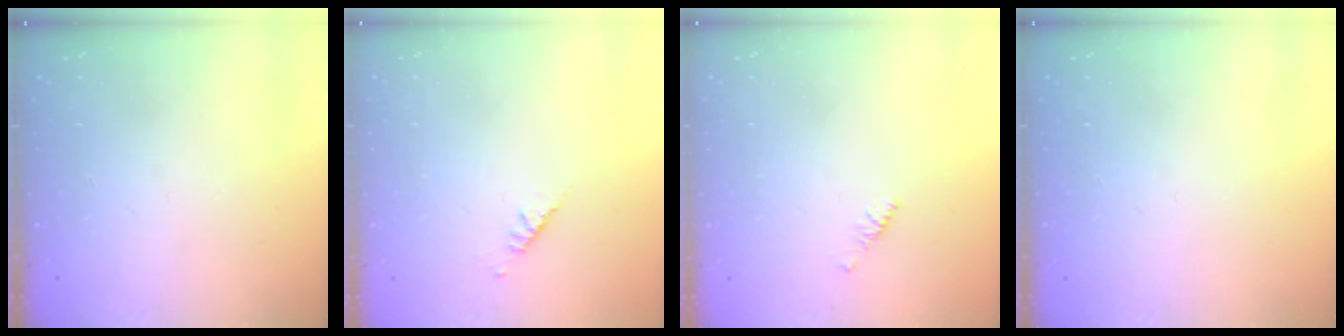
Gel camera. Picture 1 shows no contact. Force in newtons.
{"total": 2.5, "press": 2.4, "slide": 0.7}
{"total": 2.1, "press": 2.0, "slide": 0.6}
{"total": 0.0}